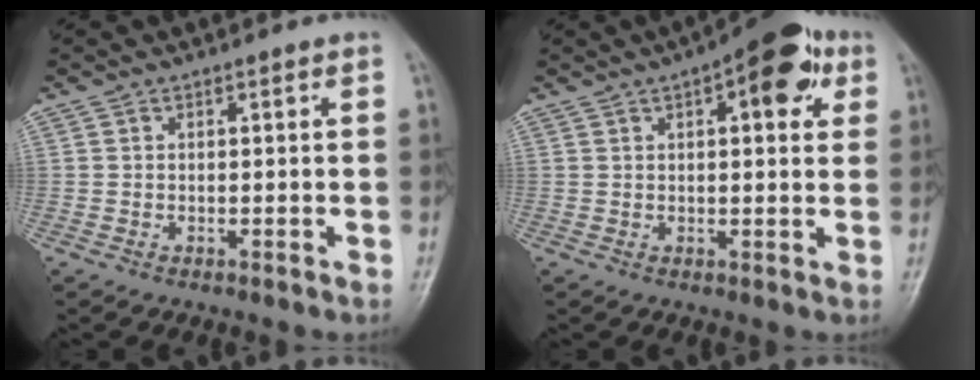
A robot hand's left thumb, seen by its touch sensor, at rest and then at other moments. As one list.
[{"total": 11.1, "force": [4.6, 4.5, 9.1], "torque": [-0.091, 0.005, 0.052]}]